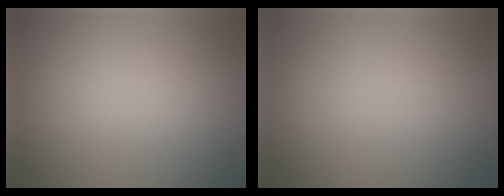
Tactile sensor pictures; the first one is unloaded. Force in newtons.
{"total": 0.0}